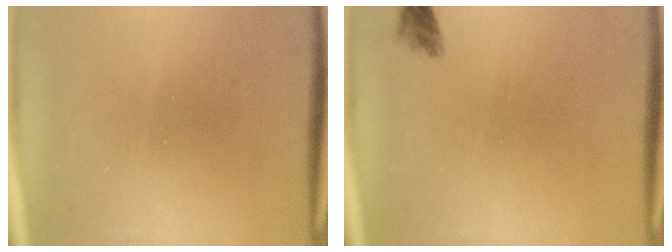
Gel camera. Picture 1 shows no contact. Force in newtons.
{"total": 1.6}